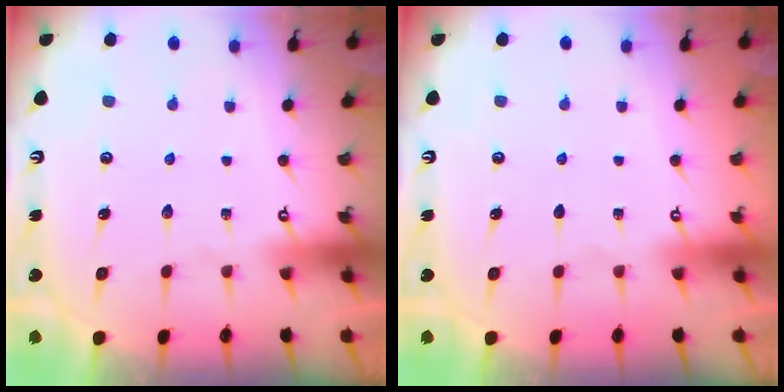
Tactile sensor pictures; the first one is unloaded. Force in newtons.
{"total": 0.0}